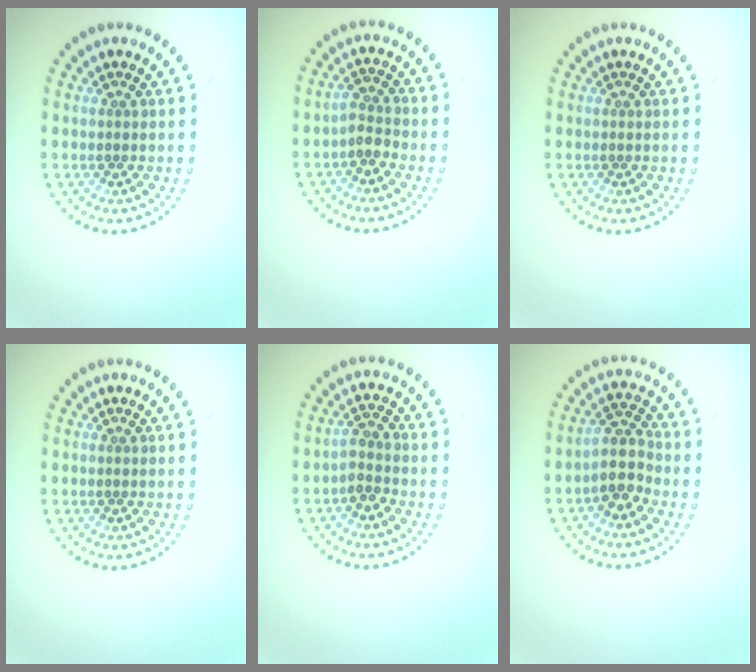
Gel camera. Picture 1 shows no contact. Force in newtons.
{"total": 1.8, "press": 1.5, "slide": 1.0}
{"total": 0.0}
{"total": 0.0}
{"total": 1.9, "press": 1.6, "slide": 1.0}
{"total": 3.0, "press": 2.6, "slide": 1.4}